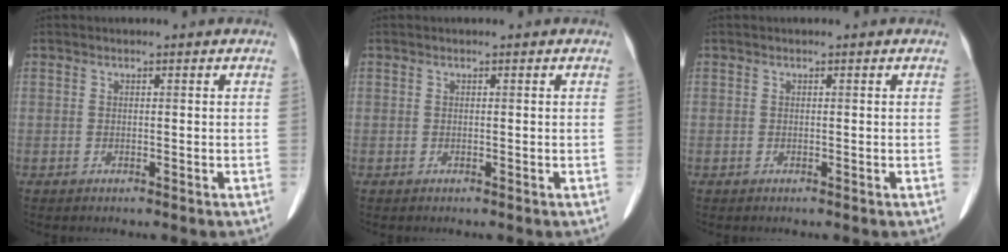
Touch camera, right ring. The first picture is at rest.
{"total": 0.0}
{"total": 0.0}